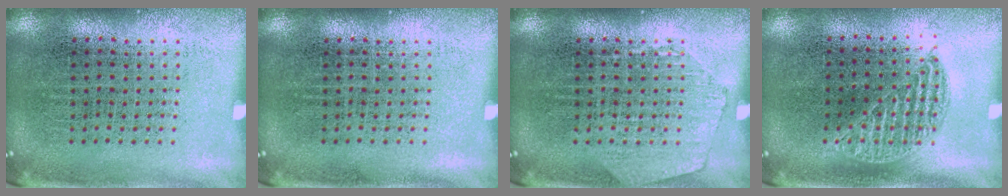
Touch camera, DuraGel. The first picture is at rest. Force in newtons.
{"total": 0.0}
{"total": 1.2, "press": 1.2, "slide": 0.2}
{"total": 0.9, "press": 0.8, "slide": 0.4}